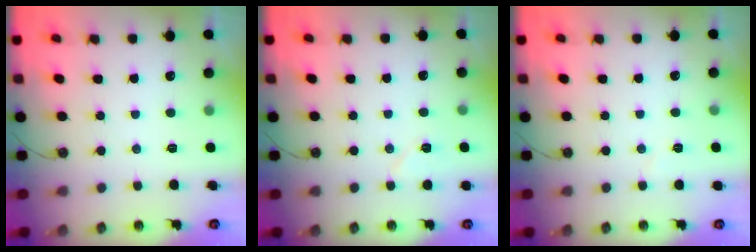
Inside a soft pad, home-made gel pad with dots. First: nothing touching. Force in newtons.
{"total": 5.9, "press": 5.8, "slide": 1.0}
{"total": 2.3, "press": 1.7, "slide": 1.6}